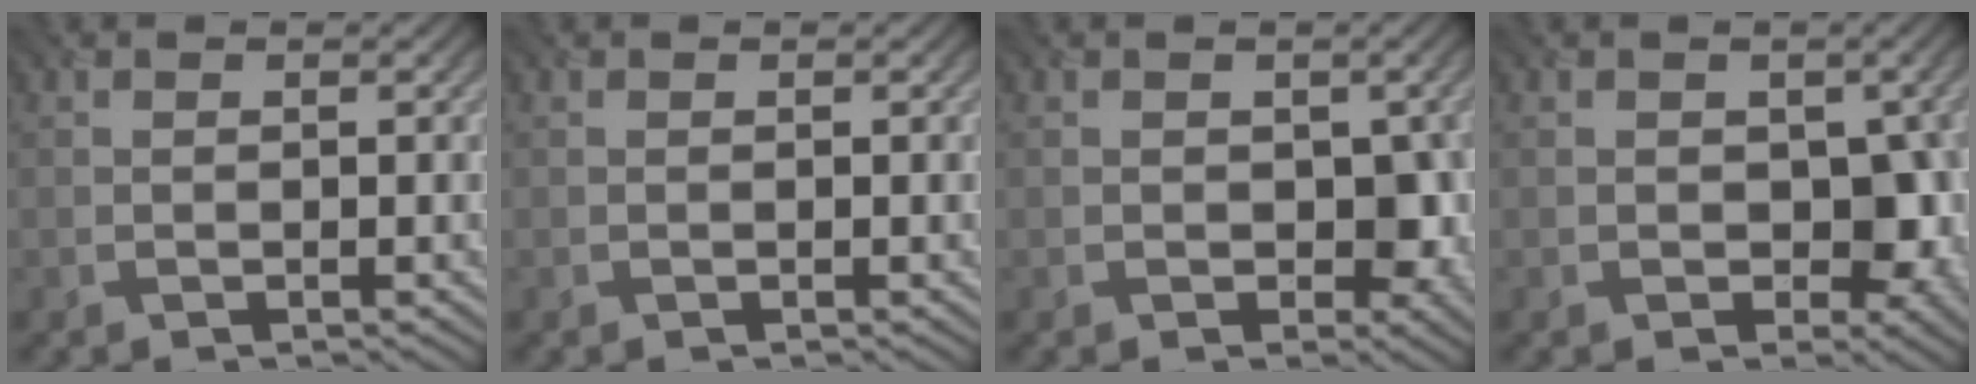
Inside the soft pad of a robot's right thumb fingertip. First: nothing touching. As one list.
[{"total": 0.0}, {"total": 3.3, "force": [-0.4, 2.5, 2.1], "torque": [-0.030, -0.011, -0.004]}, {"total": 4.6, "force": [-0.6, 3.4, 3.0], "torque": [-0.044, -0.013, -0.008]}]